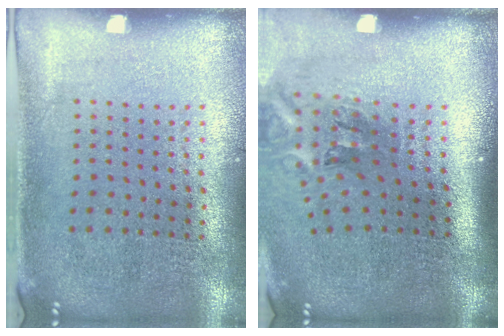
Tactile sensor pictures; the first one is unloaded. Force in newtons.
{"total": 2.2, "press": 1.3, "slide": 1.8}